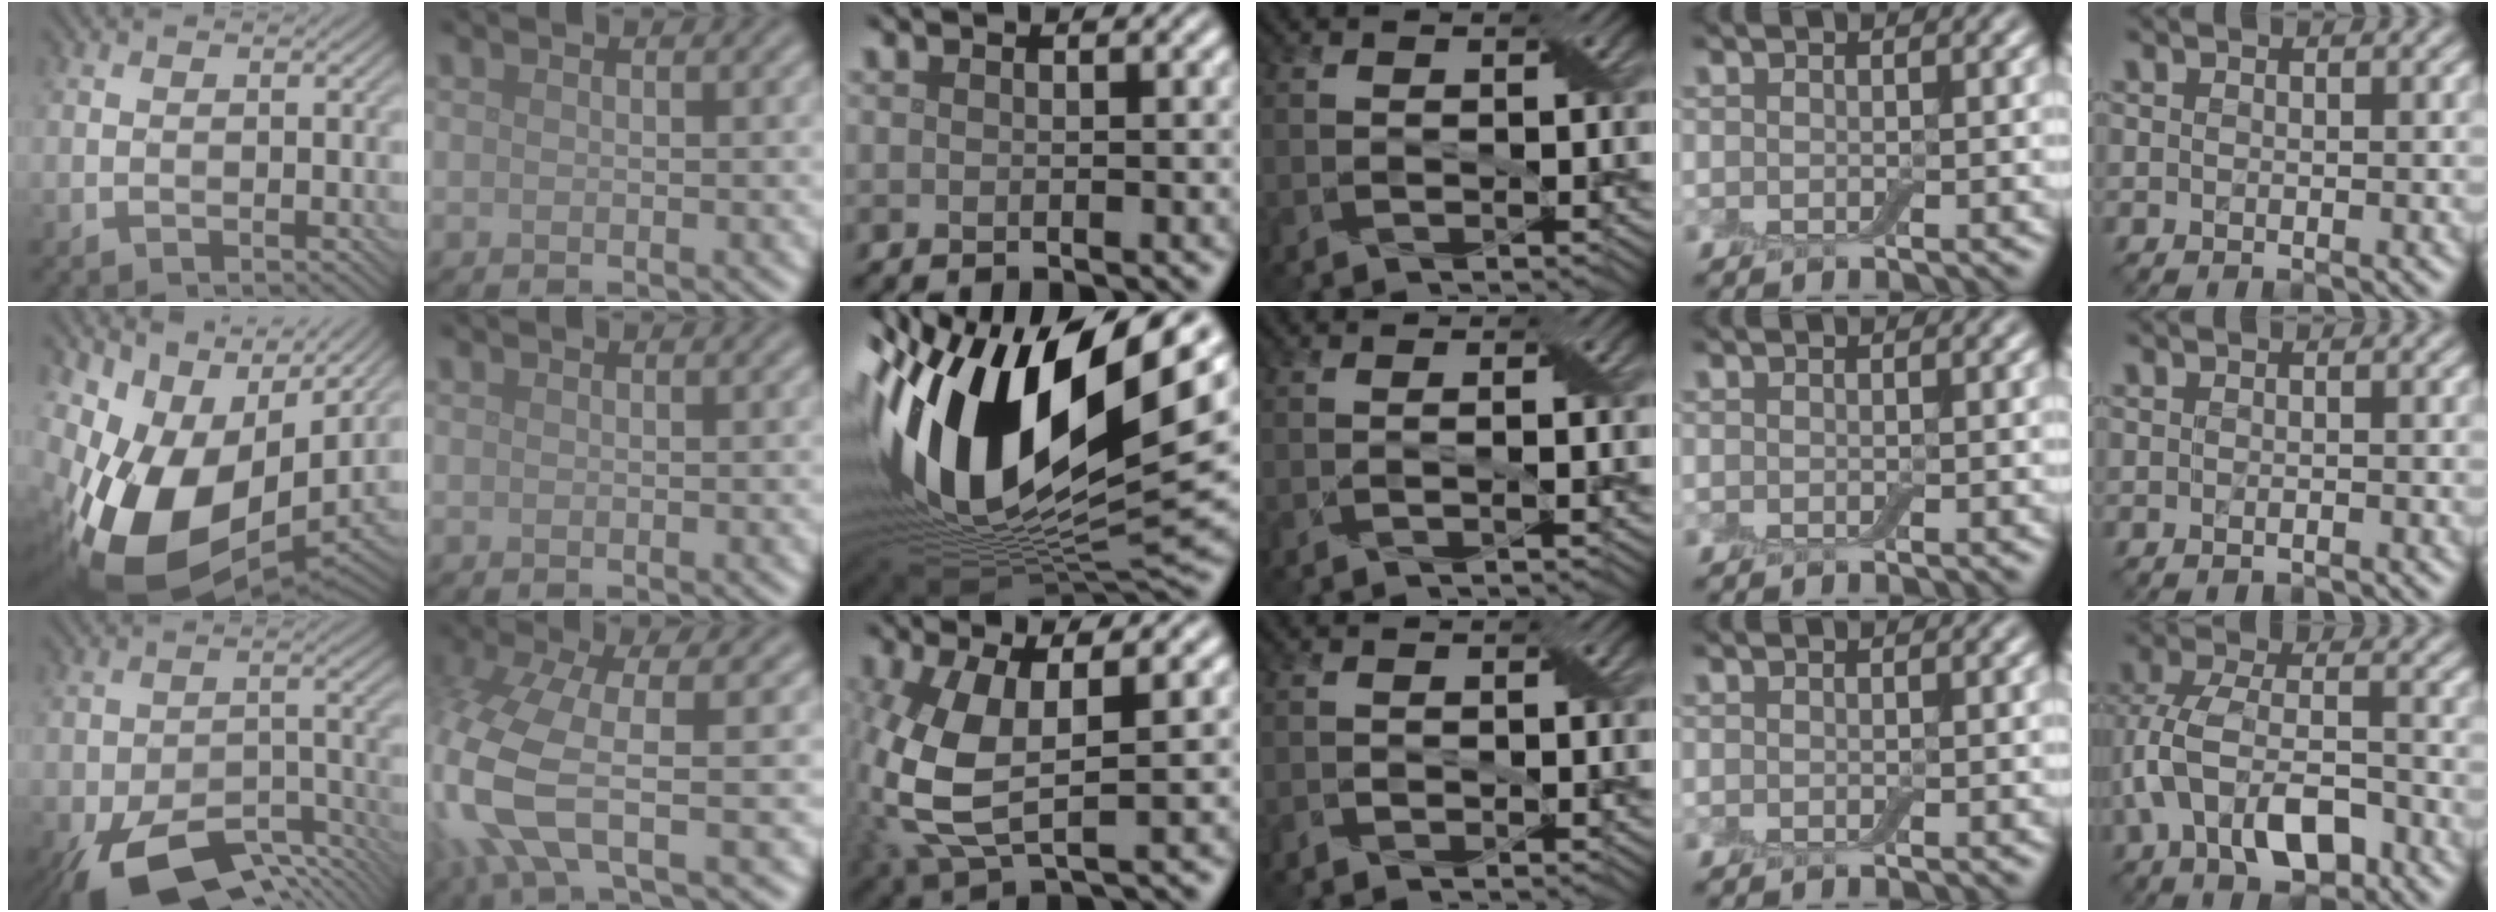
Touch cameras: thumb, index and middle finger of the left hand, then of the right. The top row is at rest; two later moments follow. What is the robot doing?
{"motion": "extract", "object": "airpods case & airpods"}